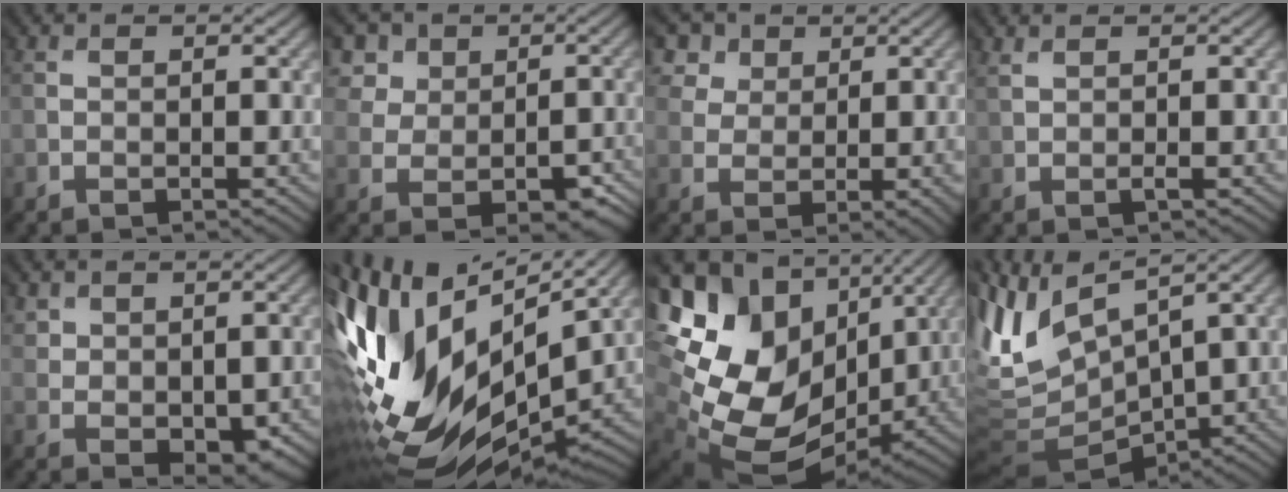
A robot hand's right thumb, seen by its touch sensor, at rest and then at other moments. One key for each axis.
{"total": 6.5, "fx": 2.1, "fy": 5.9, "fz": 1.7, "tx": -0.044, "ty": 0.012, "tz": 0.036}
{"total": 6.2, "fx": 3.9, "fy": 4.6, "fz": 1.8, "tx": -0.070, "ty": 0.015, "tz": 0.073}
{"total": 1.0, "fx": 0.8, "fy": -0.3, "fz": 0.5, "tx": -0.019, "ty": 0.003, "tz": 0.015}
{"total": 3.3, "fx": 1.4, "fy": 2.6, "fz": 1.3, "tx": -0.047, "ty": -0.007, "tz": 0.034}
{"total": 18.0, "fx": 3.5, "fy": 9.0, "fz": 15.2, "tx": -0.325, "ty": -0.005, "tz": 0.069}
{"total": 18.5, "fx": 1.5, "fy": 14.4, "fz": 11.6, "tx": -0.282, "ty": -0.041, "tz": 0.083}
{"total": 7.8, "fx": 2.8, "fy": 3.9, "fz": 6.1, "tx": -0.182, "ty": 0.017, "tz": 0.059}